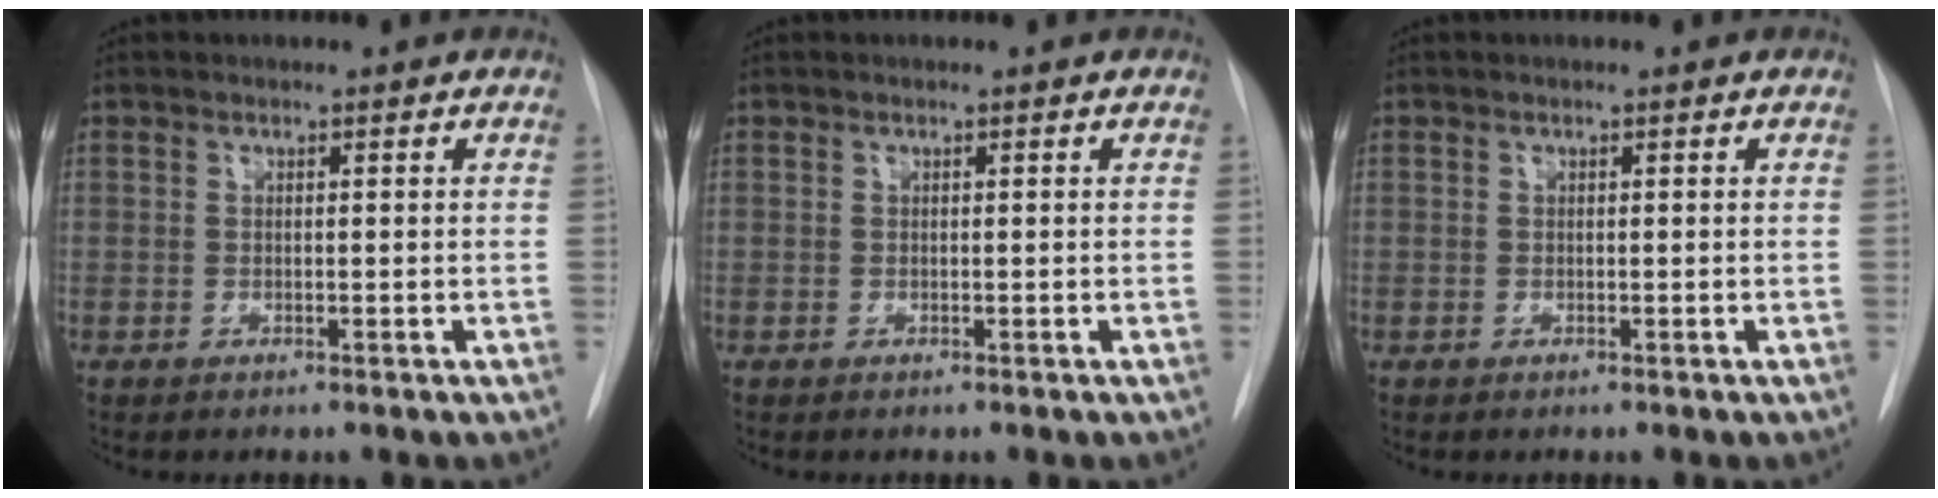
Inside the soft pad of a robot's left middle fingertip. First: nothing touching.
{"total": 0.0}
{"total": 0.0}